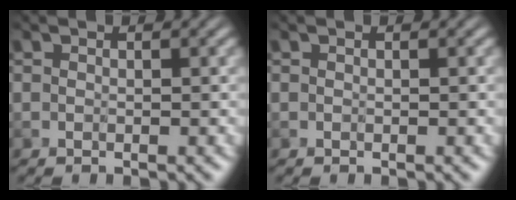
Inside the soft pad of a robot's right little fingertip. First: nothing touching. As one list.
[{"total": 0.0}]